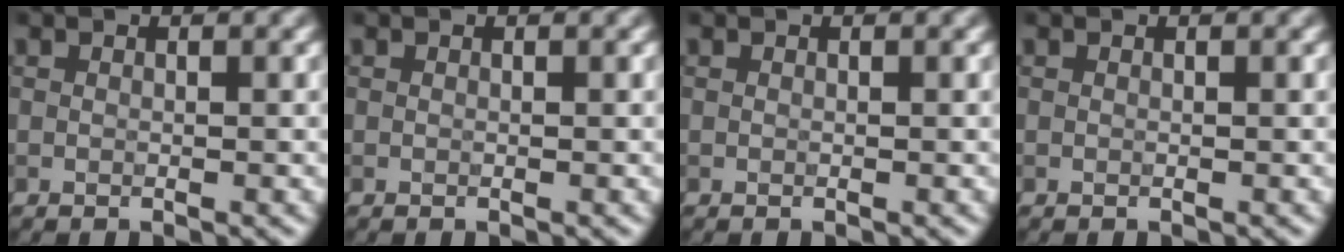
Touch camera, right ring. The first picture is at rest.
{"total": 0.0}
{"total": 0.0}
{"total": 0.0}